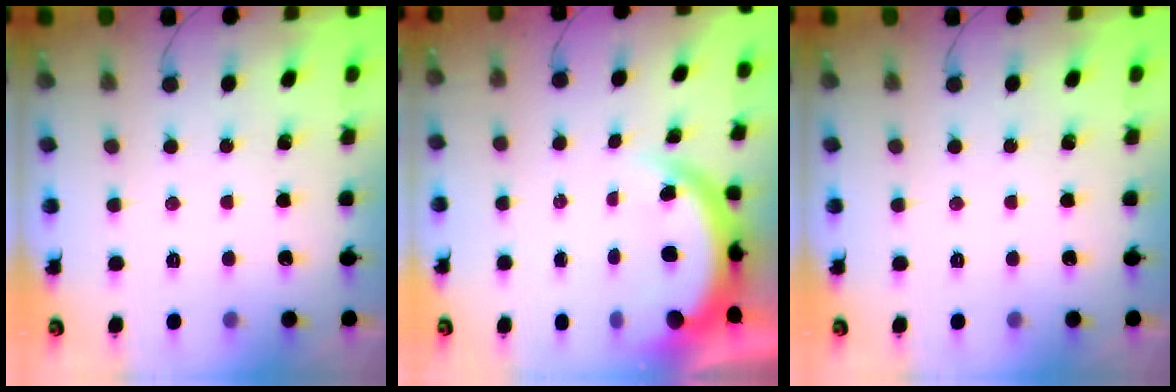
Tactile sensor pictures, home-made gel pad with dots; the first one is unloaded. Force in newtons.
{"total": 5.1, "press": 5.1, "slide": 0.3}
{"total": 0.0}